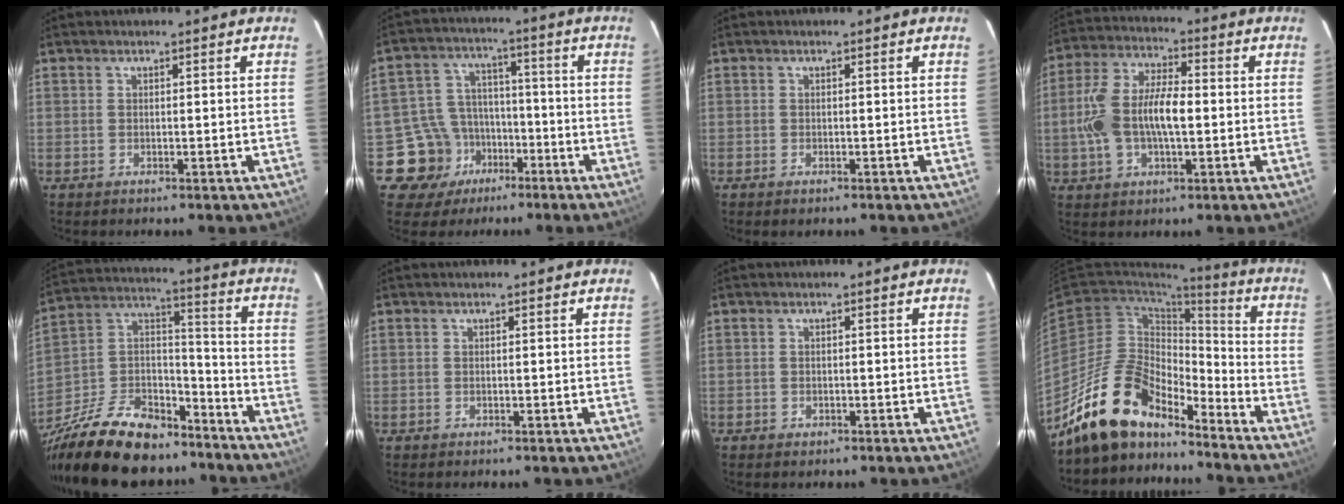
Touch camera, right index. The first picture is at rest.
{"total": 10.2, "force": [-5.6, 8.4, 1.5], "torque": [-0.054, 0.032, -0.084]}
{"total": 0.8, "force": [-0.6, 0.4, 0.4], "torque": [-0.008, -0.003, -0.011]}
{"total": 12.7, "force": [-1.1, 6.2, 11.0], "torque": [-0.228, 0.011, -0.021]}
{"total": 26.0, "force": [-18.8, 12.5, 12.9], "torque": [-0.284, 0.029, -0.299]}
{"total": 0.0}
{"total": 1.0, "force": [-0.5, 0.9, 0.1], "torque": [0.001, 0.003, -0.005]}
{"total": 15.9, "force": [-13.3, 6.0, 6.2], "torque": [-0.130, 0.019, -0.241]}